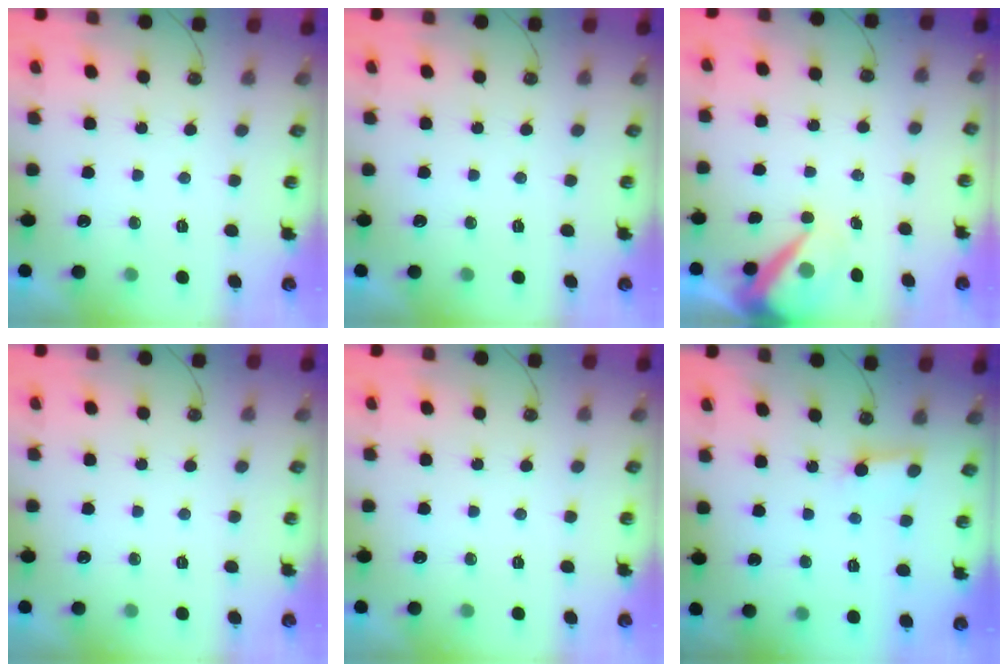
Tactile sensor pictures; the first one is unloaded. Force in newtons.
{"total": 0.0}
{"total": 8.4, "press": 8.4, "slide": 0.8}
{"total": 0.0}
{"total": 0.0}
{"total": 2.8, "press": 2.8, "slide": 0.3}